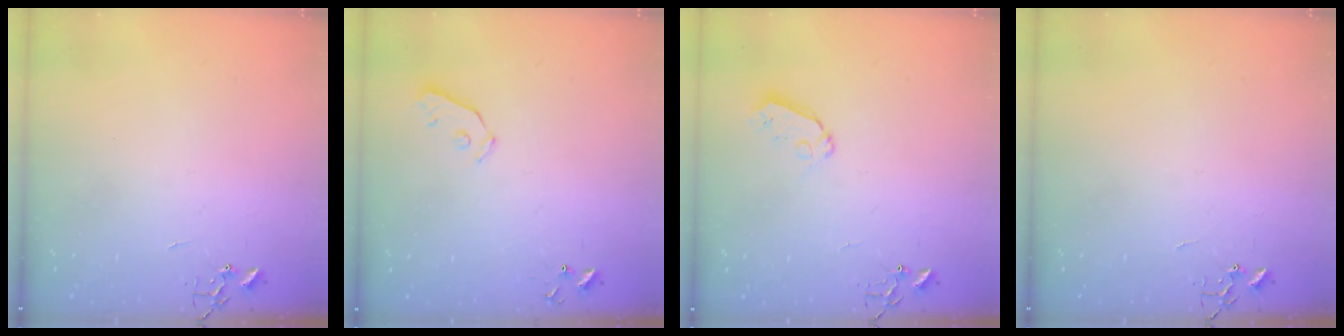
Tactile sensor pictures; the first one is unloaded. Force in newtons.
{"total": 3.8, "press": 3.8, "slide": 0.4}
{"total": 6.1, "press": 6.0, "slide": 0.4}
{"total": 0.0}